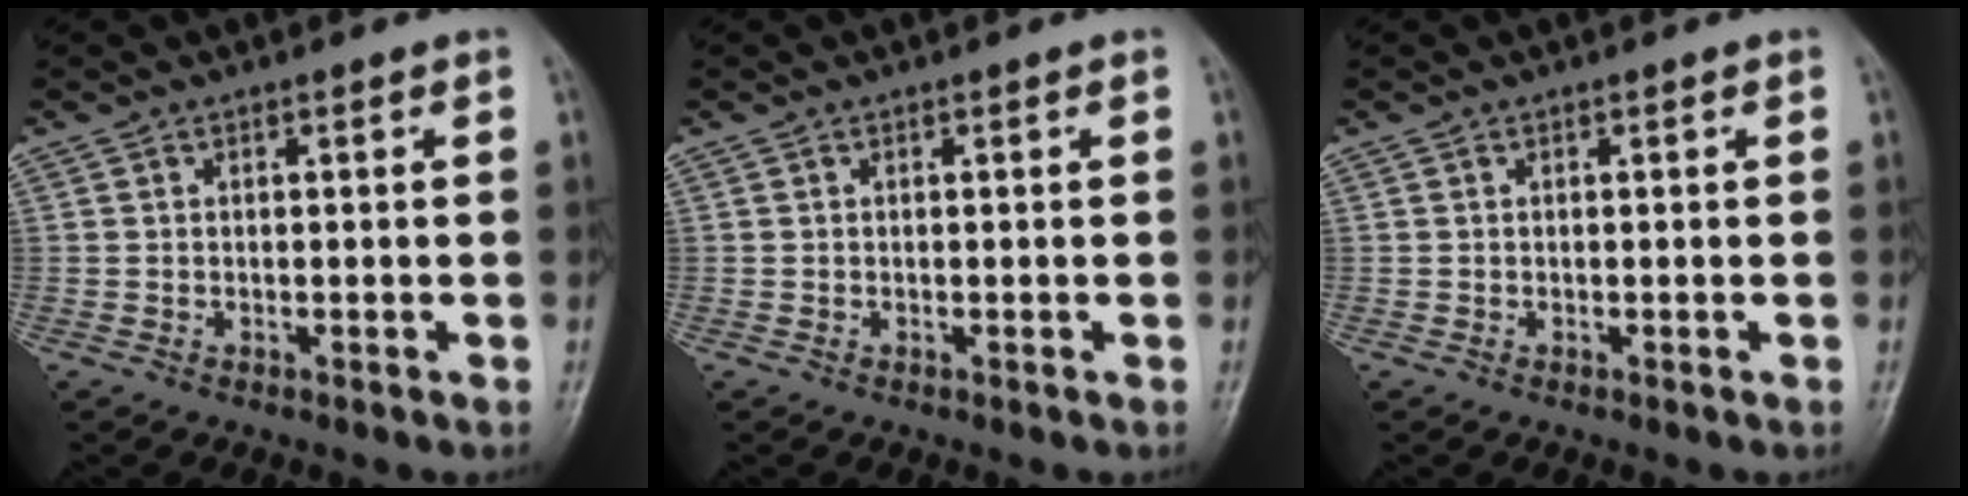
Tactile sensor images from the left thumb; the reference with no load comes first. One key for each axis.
{"total": 0.0}
{"total": 0.0}